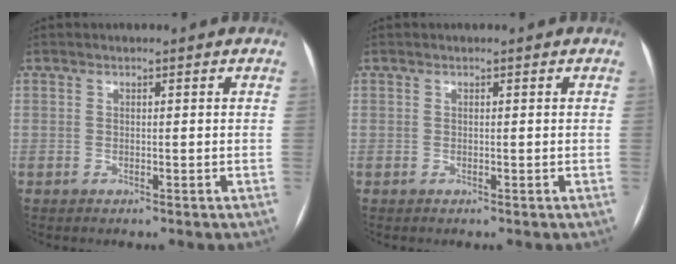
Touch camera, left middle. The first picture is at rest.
{"total": 0.0}